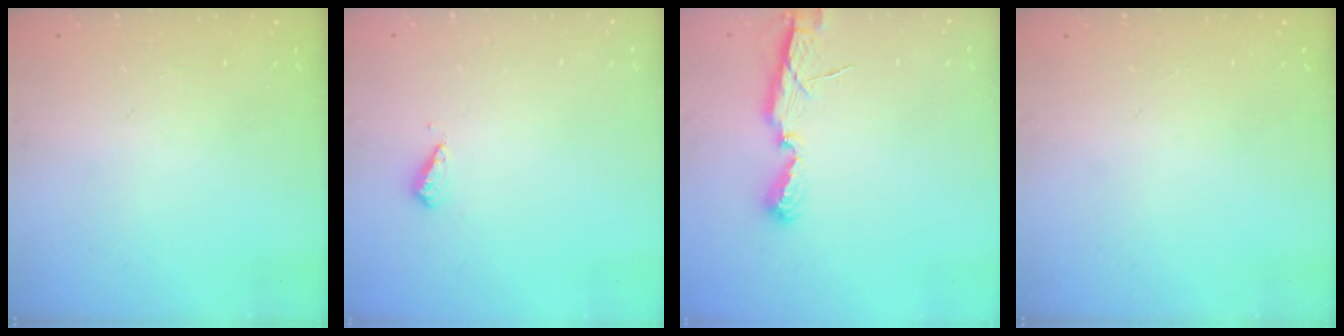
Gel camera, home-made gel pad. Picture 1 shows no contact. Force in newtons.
{"total": 2.8, "press": 2.8, "slide": 0.7}
{"total": 6.5, "press": 6.5, "slide": 0.5}
{"total": 0.0}